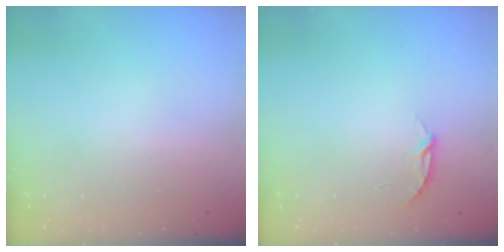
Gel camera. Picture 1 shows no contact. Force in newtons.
{"total": 3.4, "press": 3.4, "slide": 0.1}